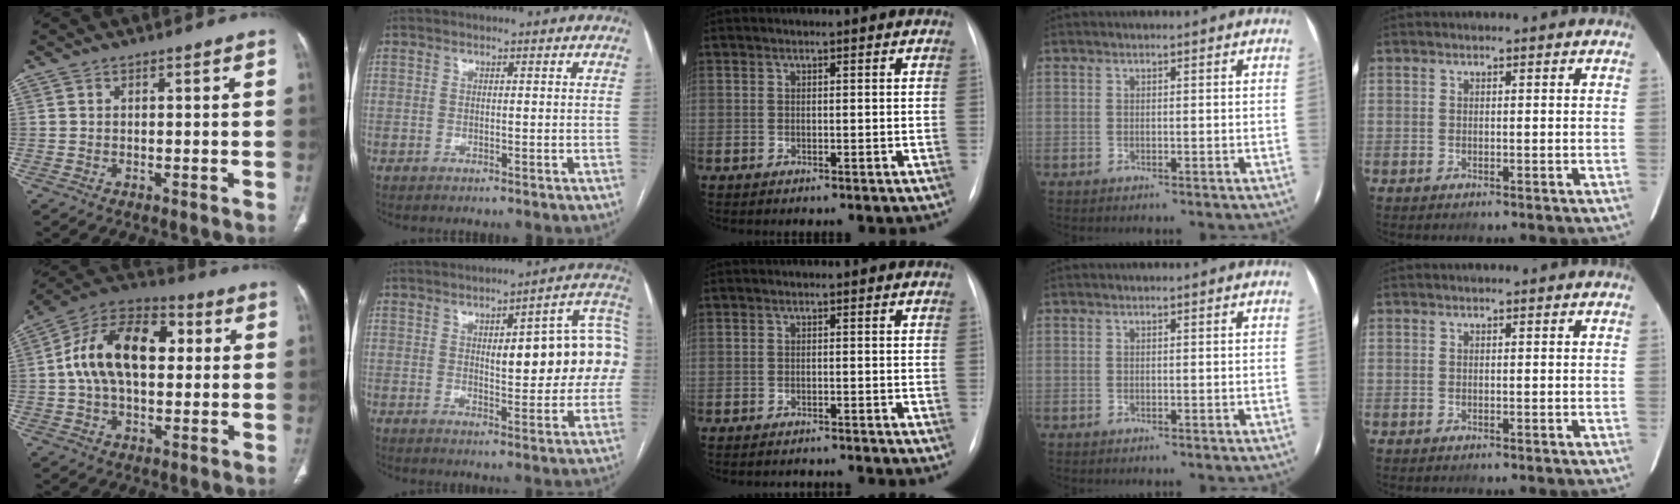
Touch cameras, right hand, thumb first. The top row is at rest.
{"thumb": {"total": 18.6, "force": [2.6, 11.3, 14.6], "torque": [-0.234, 0.031, 0.038]}, "index": {"total": 15.4, "force": [1.6, 4.5, 14.6], "torque": [-0.181, 0.035, 0.025]}, "middle": {"total": 1.6, "force": [-1.5, -0.7, 0.0], "torque": [0.007, -0.007, -0.022]}}